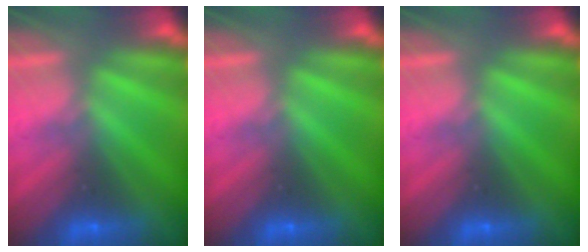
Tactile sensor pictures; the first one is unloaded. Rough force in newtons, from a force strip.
{"total": 0.0}
{"total": 0.0}